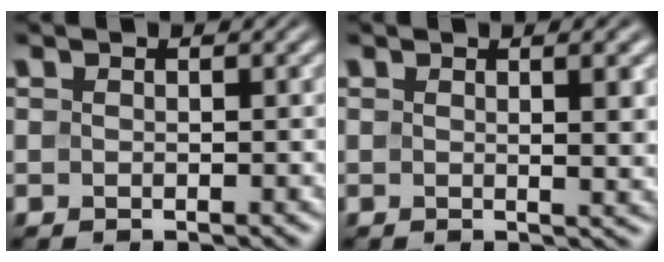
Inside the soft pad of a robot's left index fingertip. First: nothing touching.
{"total": 4.2, "force": [1.0, 1.1, 3.9], "torque": [-0.039, 0.002, 0.013]}